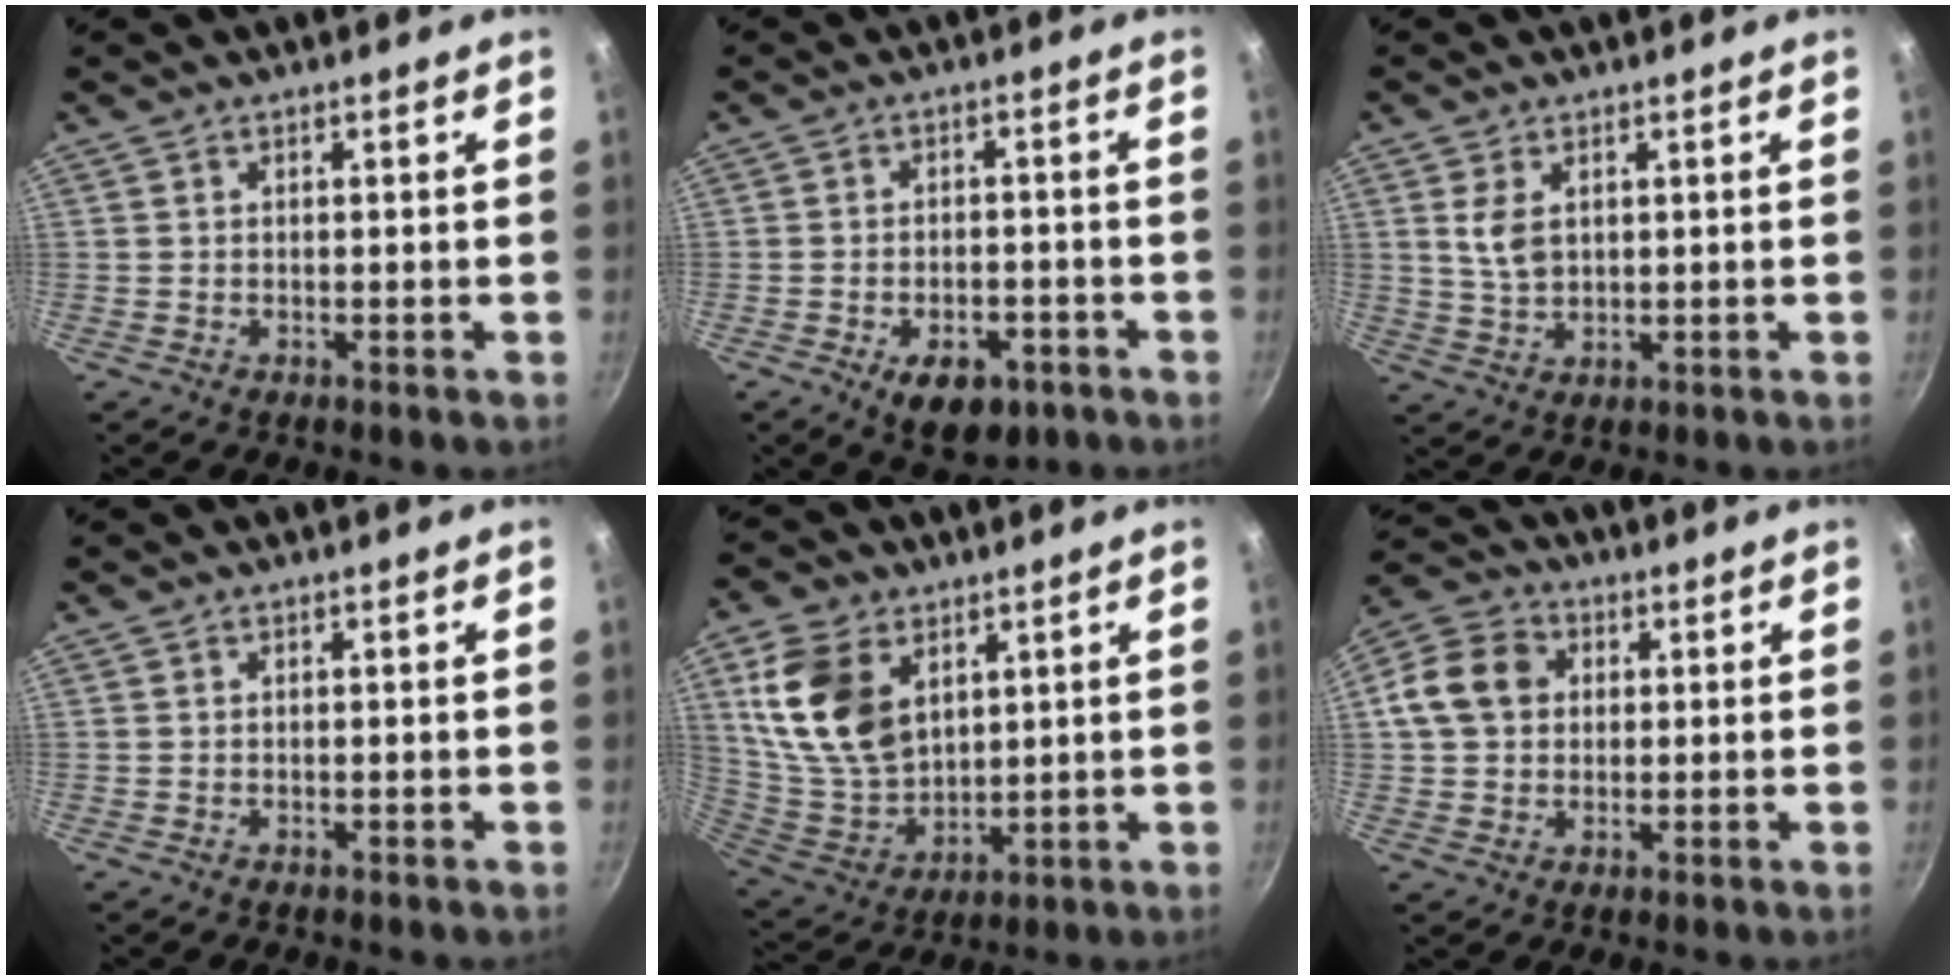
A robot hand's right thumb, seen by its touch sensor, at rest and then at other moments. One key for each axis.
{"total": 8.8, "fx": -4.2, "fy": 5.0, "fz": 5.9, "tx": -0.061, "ty": 0.014, "tz": -0.053}
{"total": 5.0, "fx": 1.5, "fy": 3.1, "fz": 3.6, "tx": -0.066, "ty": -0.010, "tz": 0.034}
{"total": 0.0}
{"total": 16.2, "fx": 5.8, "fy": 10.8, "fz": 10.6, "tx": -0.184, "ty": -0.025, "tz": 0.130}
{"total": 10.2, "fx": 1.6, "fy": 8.5, "fz": 5.5, "tx": -0.080, "ty": 0.016, "tz": 0.013}